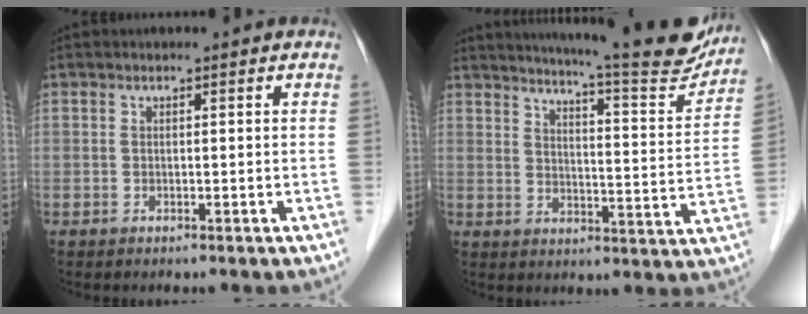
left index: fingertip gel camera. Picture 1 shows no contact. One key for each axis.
{"total": 18.9, "fx": 17.2, "fy": 1.3, "fz": 7.6, "tx": -0.109, "ty": -0.054, "tz": 0.210}